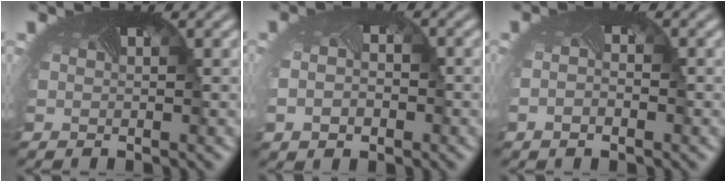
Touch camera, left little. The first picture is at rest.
{"total": 2.9, "force": [-0.7, 2.0, 2.0], "torque": [-0.047, -0.014, -0.008]}
{"total": 1.4, "force": [-0.6, 0.5, 1.1], "torque": [-0.023, -0.010, -0.009]}